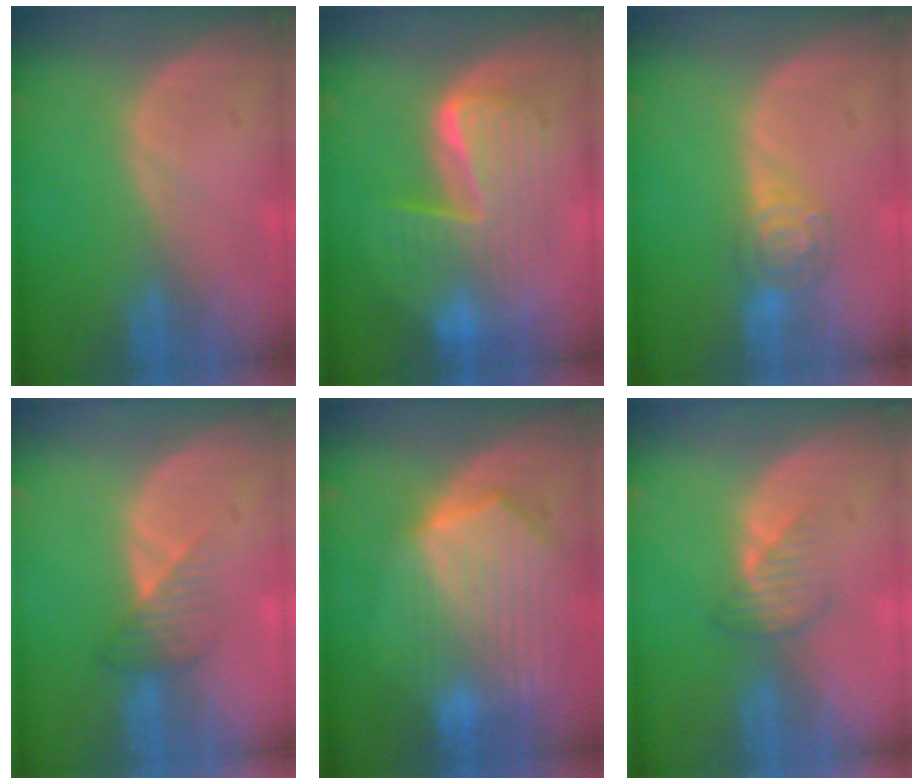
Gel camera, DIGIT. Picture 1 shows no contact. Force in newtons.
{"total": 9.4, "press": 9.4, "slide": 0.8}
{"total": 4.6, "press": 4.5, "slide": 0.8}
{"total": 3.3, "press": 3.0, "slide": 1.2}
{"total": 10.4, "press": 9.1, "slide": 4.9}
{"total": 2.5, "press": 2.5, "slide": 0.4}